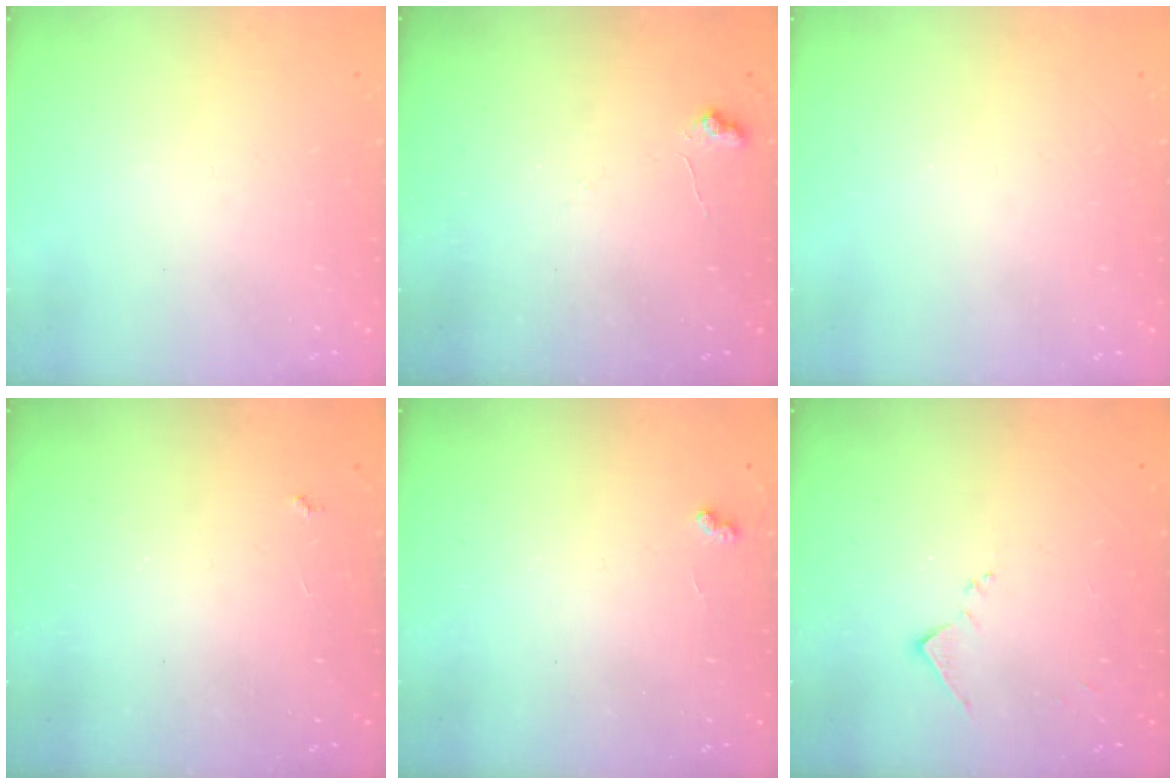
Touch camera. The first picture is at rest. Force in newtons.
{"total": 6.9, "press": 6.9, "slide": 0.7}
{"total": 0.0}
{"total": 2.3, "press": 2.3, "slide": 0.4}
{"total": 2.9, "press": 2.8, "slide": 0.6}
{"total": 7.5, "press": 7.5, "slide": 0.6}